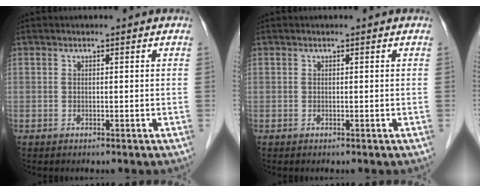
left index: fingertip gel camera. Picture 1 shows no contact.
{"total": 0.0}